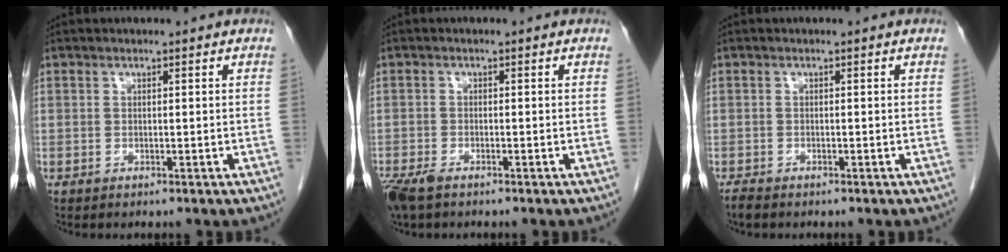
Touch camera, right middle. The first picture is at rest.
{"total": 4.5, "force": [-3.3, 1.5, 2.6], "torque": [-0.056, -0.012, -0.059]}
{"total": 1.2, "force": [-1.1, 0.2, 0.5], "torque": [-0.020, -0.005, -0.020]}